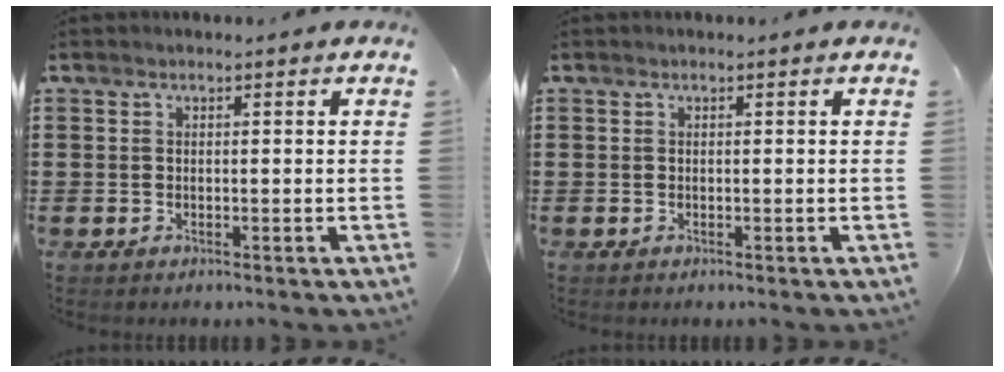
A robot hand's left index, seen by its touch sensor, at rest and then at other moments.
{"total": 0.0}